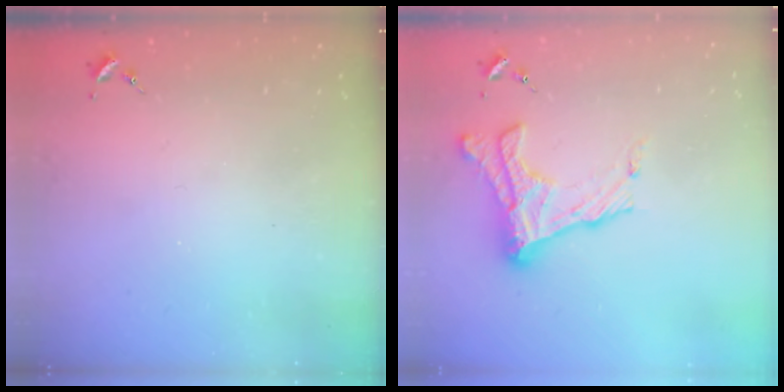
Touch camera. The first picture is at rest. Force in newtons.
{"total": 16.3, "press": 16.3, "slide": 1.0}